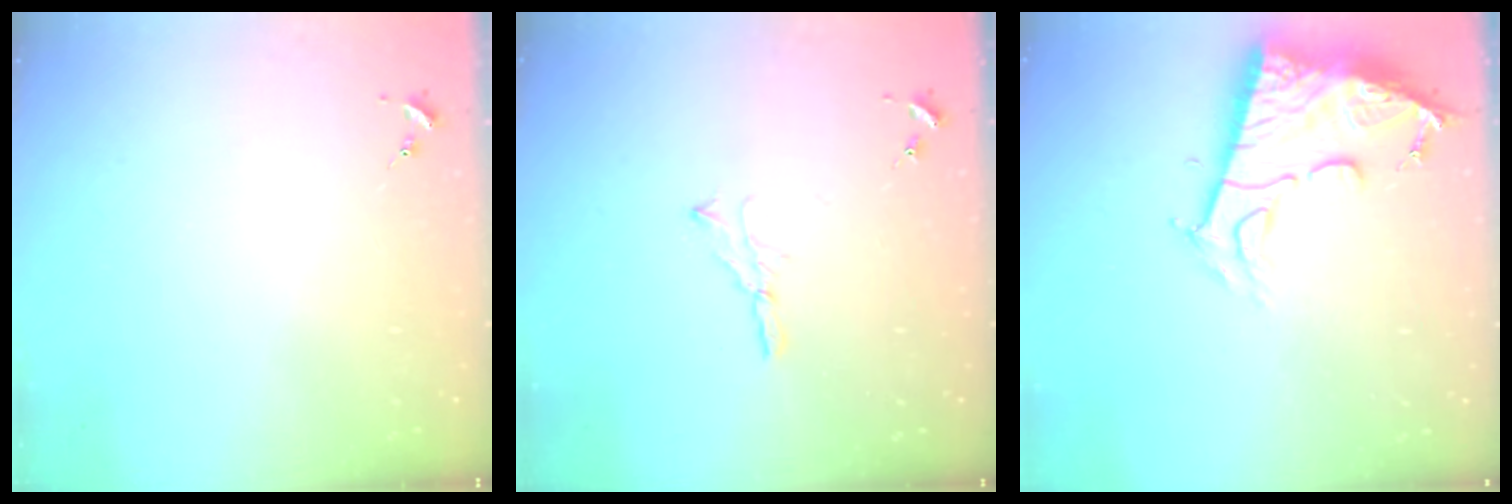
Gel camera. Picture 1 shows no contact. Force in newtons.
{"total": 4.9, "press": 4.8, "slide": 0.5}
{"total": 13.8, "press": 13.7, "slide": 1.3}